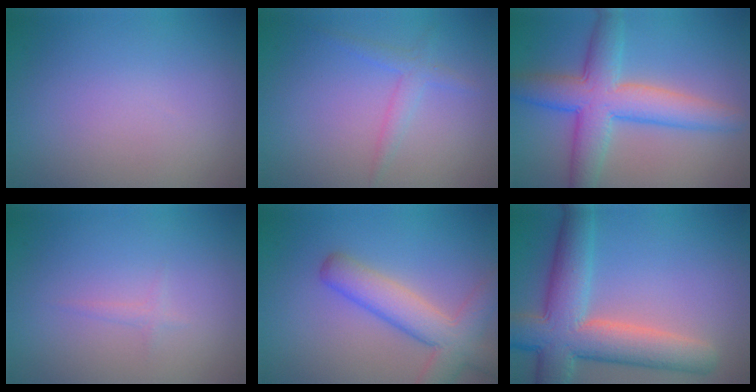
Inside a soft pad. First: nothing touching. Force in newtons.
{"total": 1.8, "press": 1.8, "slide": 0.0}
{"total": 7.1, "press": 7.1, "slide": 0.2}
{"total": 0.7, "press": 0.6, "slide": 0.1}
{"total": 5.6, "press": 5.6, "slide": 0.3}
{"total": 8.7, "press": 8.7, "slide": 0.6}